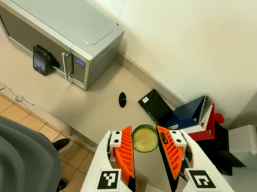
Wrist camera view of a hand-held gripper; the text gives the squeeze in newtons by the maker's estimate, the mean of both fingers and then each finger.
{"total": 7.3, "left": 7.1, "right": 7.5}